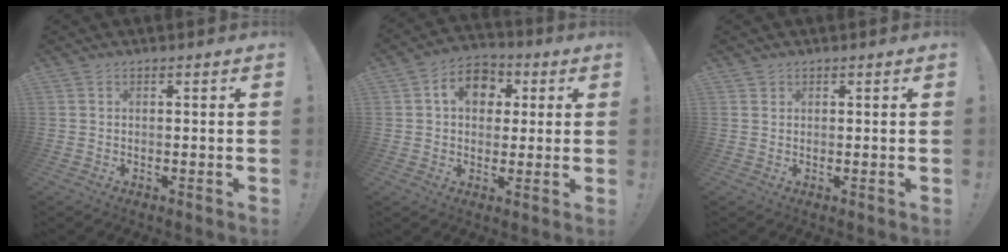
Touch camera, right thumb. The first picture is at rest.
{"total": 10.5, "force": [2.9, 8.2, 6.0], "torque": [-0.094, 0.007, 0.058]}
{"total": 0.8, "force": [0.7, 0.4, 0.1], "torque": [0.003, -0.003, 0.012]}